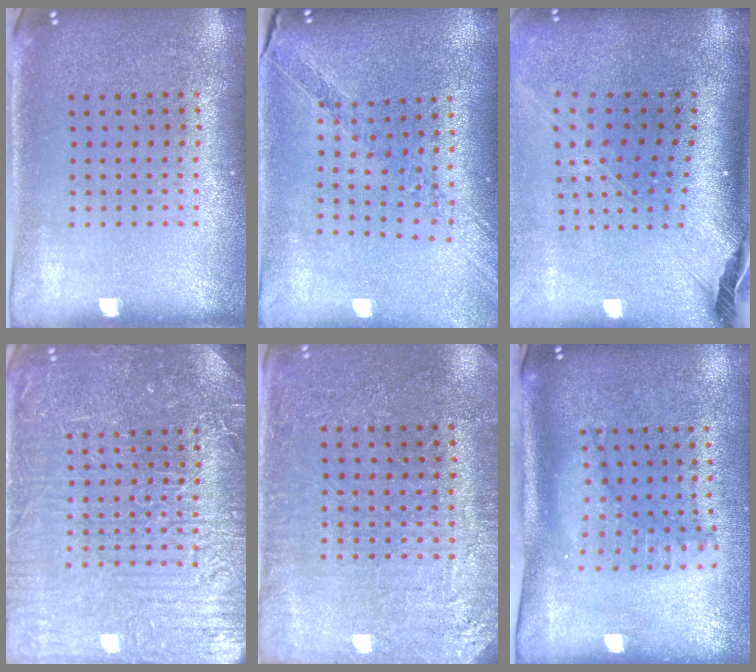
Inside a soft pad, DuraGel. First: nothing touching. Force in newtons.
{"total": 1.1, "press": 1.0, "slide": 0.1}
{"total": 2.7, "press": 2.0, "slide": 1.9}
{"total": 7.8, "press": 7.8, "slide": 1.0}
{"total": 2.9, "press": 2.9, "slide": 0.4}
{"total": 1.4, "press": 1.3, "slide": 0.4}